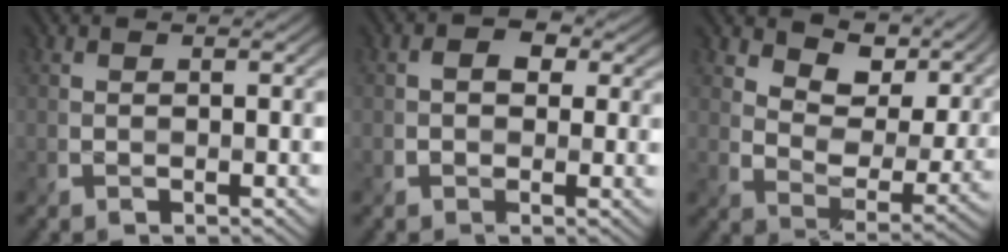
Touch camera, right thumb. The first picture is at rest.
{"total": 3.1, "force": [0.7, 2.5, 1.7], "torque": [-0.025, -0.003, 0.007]}
{"total": 10.5, "force": [5.5, 5.8, 6.7], "torque": [-0.119, -0.003, 0.088]}